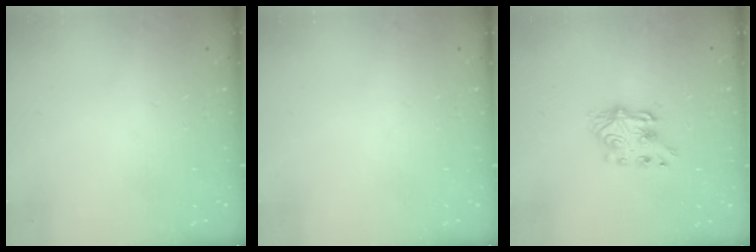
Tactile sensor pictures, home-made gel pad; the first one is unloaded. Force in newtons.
{"total": 0.0}
{"total": 6.9, "press": 6.9, "slide": 0.3}